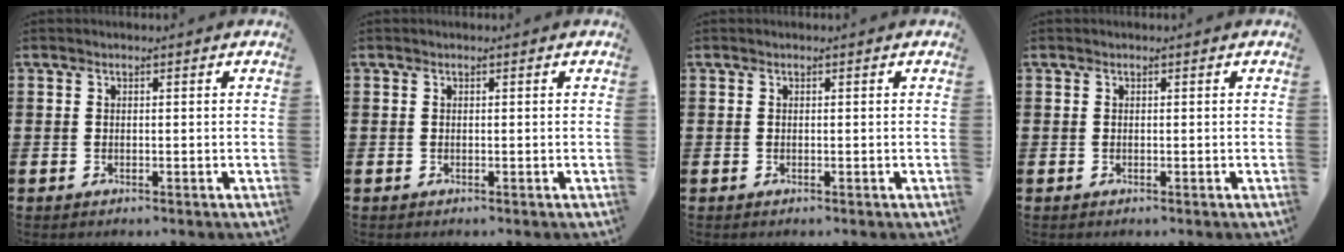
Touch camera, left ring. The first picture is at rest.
{"total": 0.0}
{"total": 0.0}
{"total": 0.0}